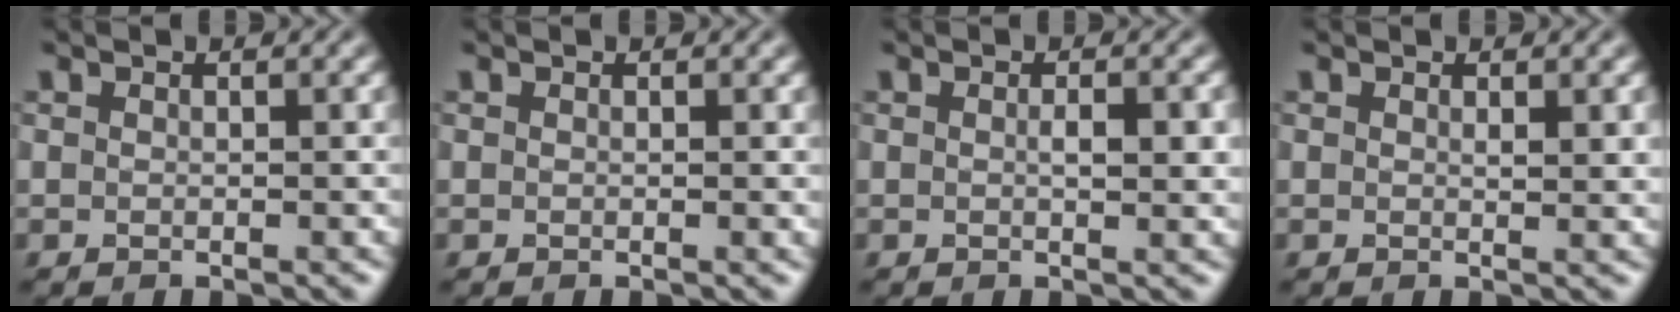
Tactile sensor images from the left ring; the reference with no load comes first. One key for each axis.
{"total": 0.0}
{"total": 2.0, "fx": 0.1, "fy": 0.6, "fz": 1.9, "tx": -0.028, "ty": -0.001, "tz": 0.000}
{"total": 1.0, "fx": 0.4, "fy": 0.2, "fz": 0.9, "tx": -0.011, "ty": -0.005, "tz": 0.007}